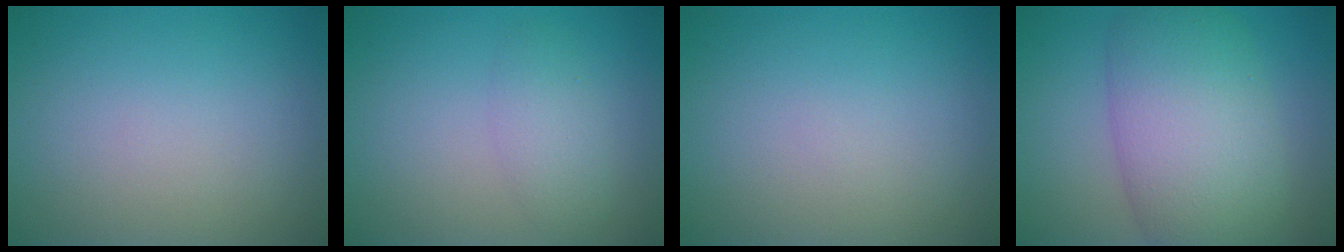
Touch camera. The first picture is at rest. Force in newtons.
{"total": 2.0, "press": 2.0, "slide": 0.1}
{"total": 0.0}
{"total": 9.5, "press": 9.5, "slide": 0.3}